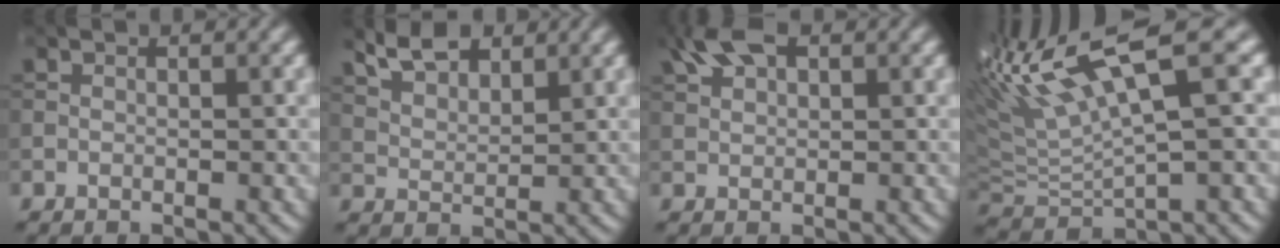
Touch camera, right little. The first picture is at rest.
{"total": 5.0, "force": [3.6, 2.2, 2.8], "torque": [-0.053, 0.008, 0.062]}
{"total": 4.5, "force": [2.5, 2.3, 3.0], "torque": [-0.064, 0.015, 0.048]}
{"total": 9.7, "force": [4.1, 2.3, 8.4], "torque": [-0.168, 0.024, 0.076]}